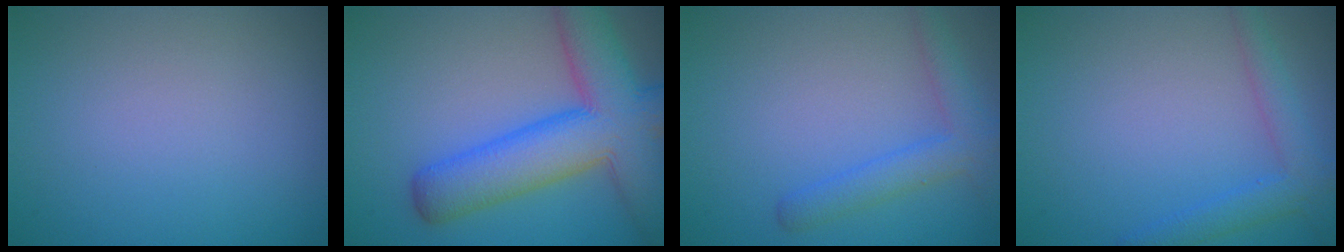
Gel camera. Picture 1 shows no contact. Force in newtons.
{"total": 9.9, "press": 9.9, "slide": 0.4}
{"total": 2.7, "press": 2.7, "slide": 0.1}
{"total": 2.9, "press": 2.9, "slide": 0.1}